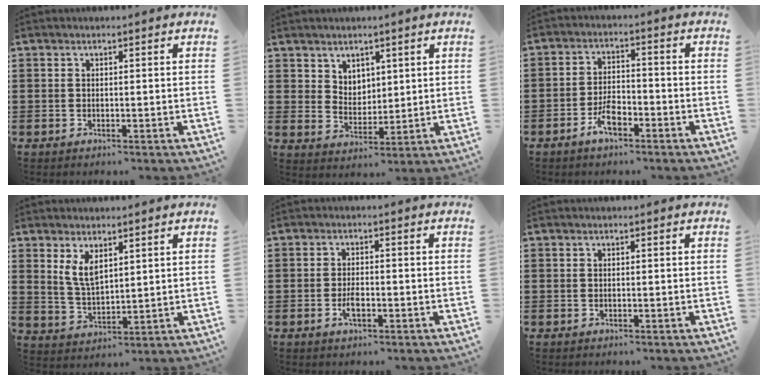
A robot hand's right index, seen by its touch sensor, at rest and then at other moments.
{"total": 4.3, "force": [3.2, 3.0, 0.3], "torque": [-0.022, 0.003, 0.060]}
{"total": 4.6, "force": [-2.8, 2.0, 3.1], "torque": [-0.065, 0.005, -0.055]}
{"total": 4.6, "force": [2.3, 2.1, 3.4], "torque": [-0.073, 0.003, 0.042]}
{"total": 2.8, "force": [-1.1, 1.1, 2.4], "torque": [-0.043, 0.002, -0.019]}
{"total": 0.0}